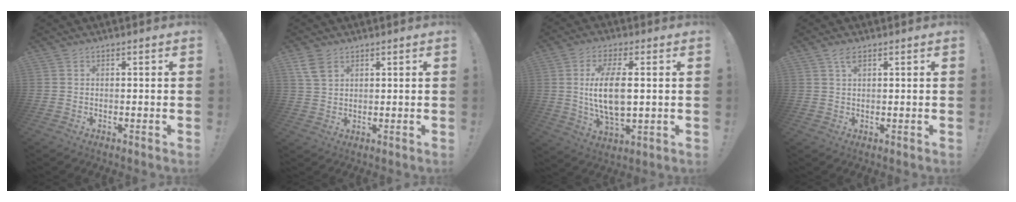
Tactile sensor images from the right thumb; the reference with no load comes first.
{"total": 5.7, "force": [3.3, 3.5, 3.1], "torque": [-0.051, -0.008, 0.066]}
{"total": 13.3, "force": [1.3, 5.6, 12.0], "torque": [-0.221, -0.016, 0.015]}
{"total": 2.7, "force": [1.7, 1.0, 1.9], "torque": [-0.027, -0.007, 0.027]}